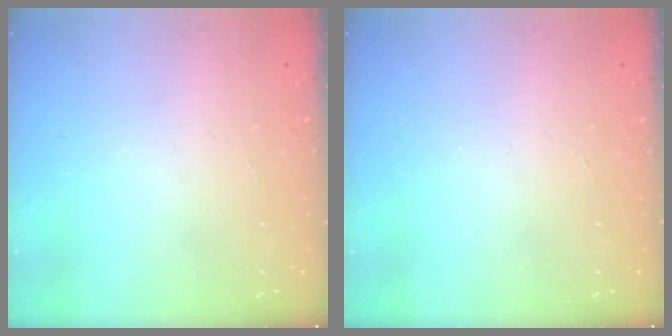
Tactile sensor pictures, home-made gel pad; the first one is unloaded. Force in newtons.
{"total": 0.0}